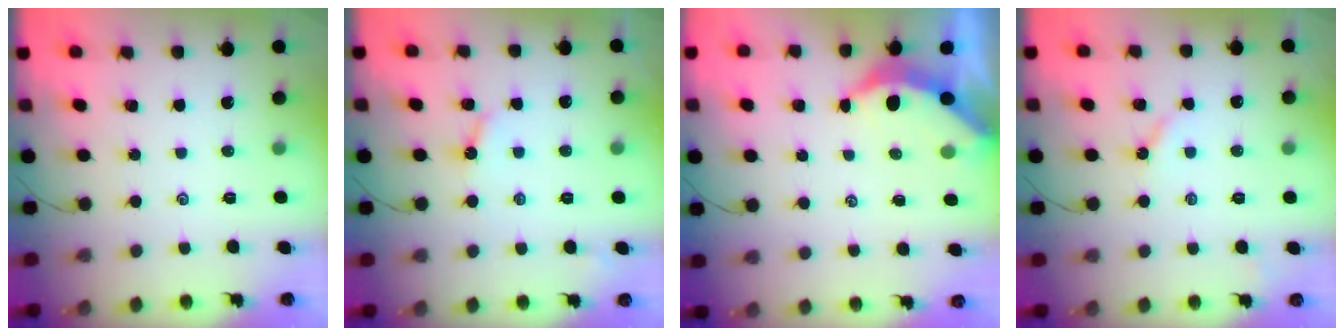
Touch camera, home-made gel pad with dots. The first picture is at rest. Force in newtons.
{"total": 3.4, "press": 3.4, "slide": 0.3}
{"total": 3.7, "press": 3.7, "slide": 0.4}
{"total": 2.3, "press": 2.3, "slide": 0.3}